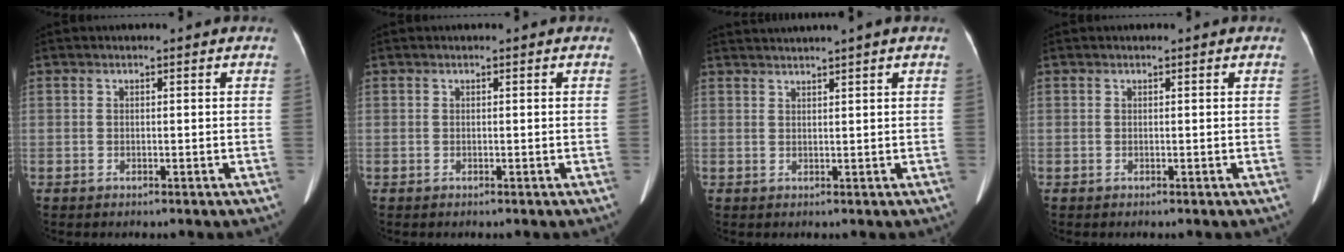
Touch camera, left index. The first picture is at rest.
{"total": 0.0}
{"total": 3.8, "force": [3.2, -1.3, 1.7], "torque": [-0.021, 0.022, 0.057]}
{"total": 0.0}